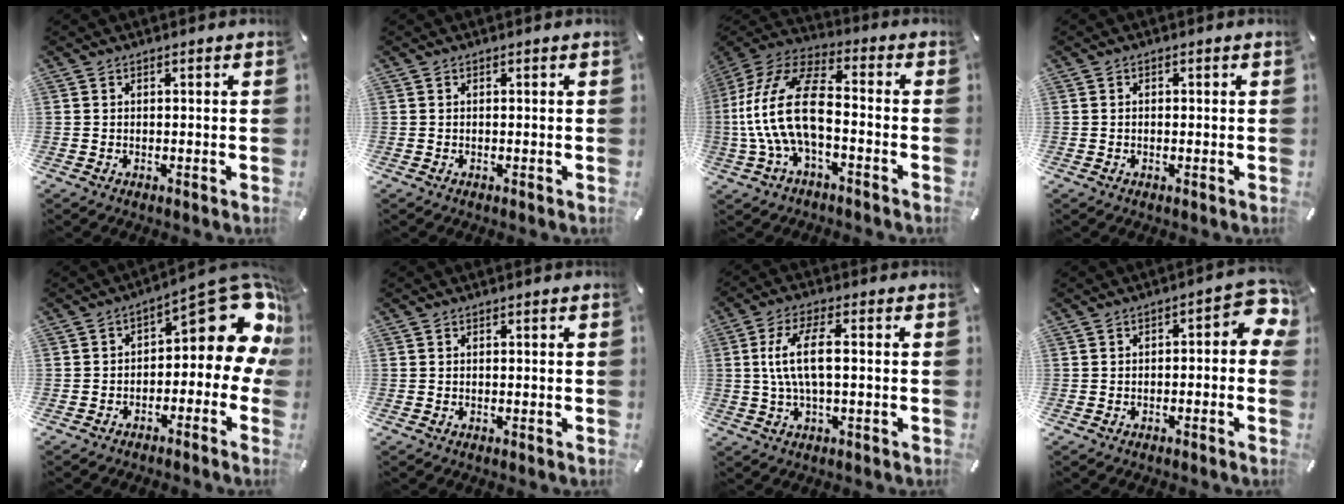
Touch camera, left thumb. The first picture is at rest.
{"total": 0.0}
{"total": 17.5, "force": [-3.1, 8.5, 15.0], "torque": [-0.316, 0.008, -0.052]}
{"total": 0.6, "force": [-0.2, 0.4, 0.3], "torque": [-0.008, 0.001, -0.004]}
{"total": 13.6, "force": [5.3, 6.3, 10.8], "torque": [-0.122, -0.052, 0.081]}
{"total": 0.0}
{"total": 9.3, "force": [0.6, 3.2, 8.8], "torque": [-0.186, -0.003, 0.003]}
{"total": 5.7, "force": [-0.6, 2.9, 4.8], "torque": [-0.064, 0.002, -0.016]}